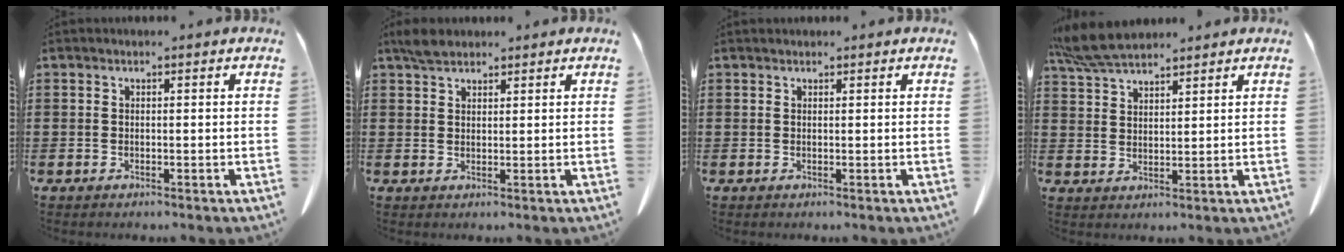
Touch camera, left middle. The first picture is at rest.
{"total": 2.9, "force": [2.4, 1.1, 1.1], "torque": [-0.028, 0.003, 0.047]}
{"total": 0.5, "force": [0.5, 0.1, 0.0], "torque": [-0.002, -0.001, 0.011]}
{"total": 6.5, "force": [5.7, 1.5, 2.7], "torque": [-0.072, -0.010, 0.110]}